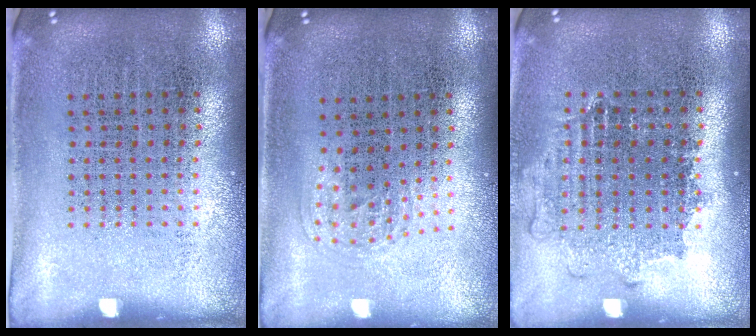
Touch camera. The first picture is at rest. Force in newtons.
{"total": 1.0, "press": 0.6, "slide": 0.8}
{"total": 1.1, "press": 1.0, "slide": 0.5}